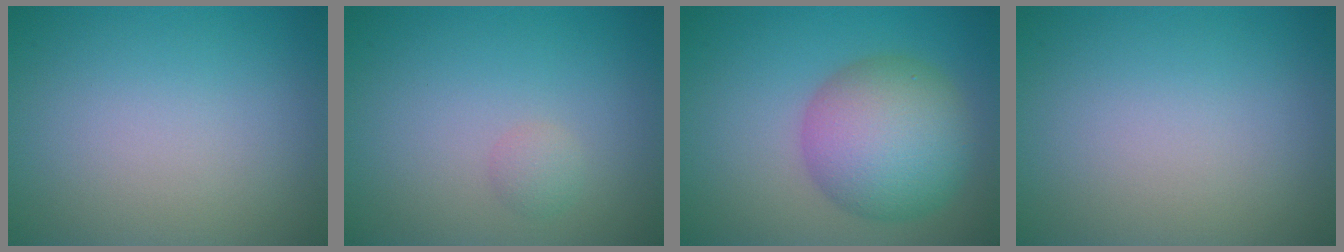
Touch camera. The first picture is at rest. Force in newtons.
{"total": 1.1, "press": 1.1, "slide": 0.0}
{"total": 8.1, "press": 8.1, "slide": 0.4}
{"total": 0.0}